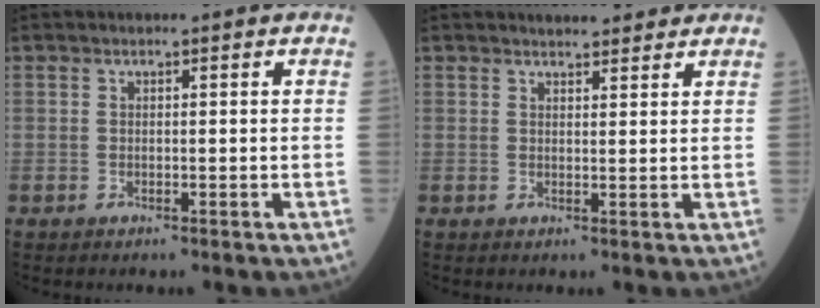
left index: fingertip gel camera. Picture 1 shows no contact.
{"total": 4.5, "force": [4.1, 1.2, 1.4], "torque": [-0.018, 0.013, 0.052]}